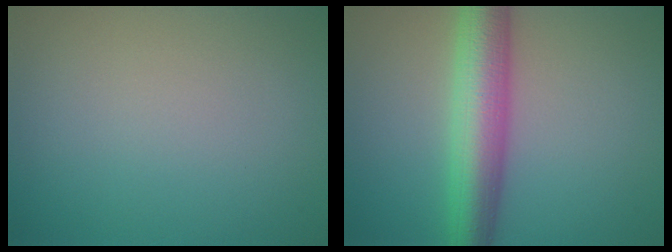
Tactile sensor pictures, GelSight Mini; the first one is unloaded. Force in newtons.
{"total": 6.6, "press": 6.6, "slide": 0.0}